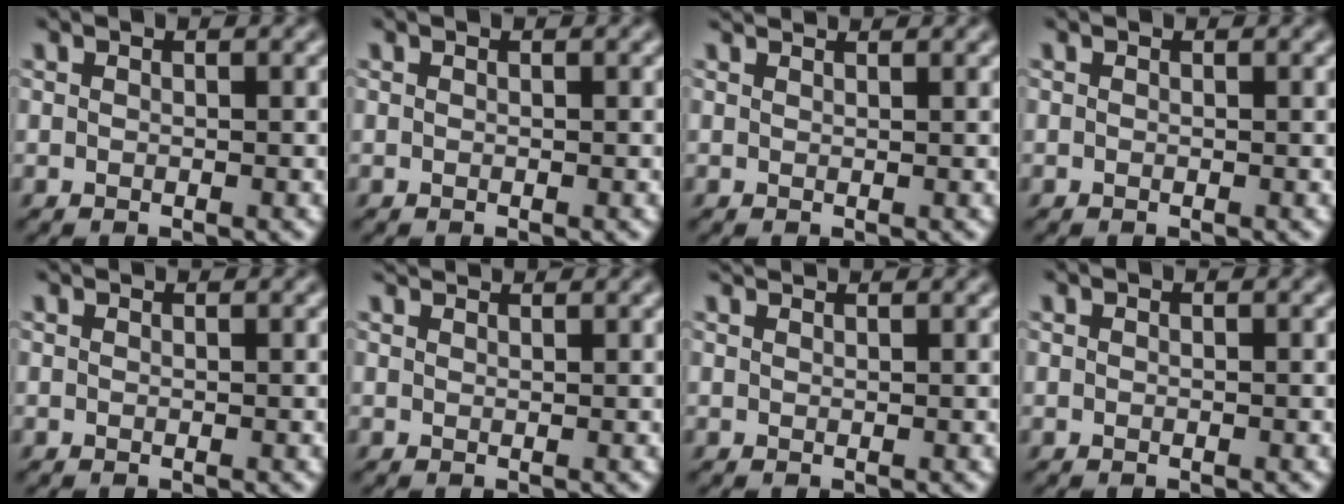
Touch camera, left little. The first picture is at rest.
{"total": 0.0}
{"total": 1.3, "force": [1.2, 0.1, 0.1], "torque": [-0.010, 0.010, 0.024]}
{"total": 0.0}
{"total": 0.5, "force": [0.5, 0.1, 0.0], "torque": [-0.004, 0.004, 0.010]}
{"total": 1.6, "force": [1.6, 0.1, 0.2], "torque": [-0.010, 0.012, 0.028]}
{"total": 1.2, "force": [1.2, 0.1, 0.1], "torque": [-0.009, 0.011, 0.024]}
{"total": 0.0}